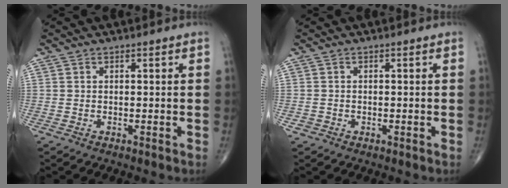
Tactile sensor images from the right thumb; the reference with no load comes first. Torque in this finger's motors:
{"motor_torque": [0.83, 0.82, -0.19, -0.05, -0.02]}